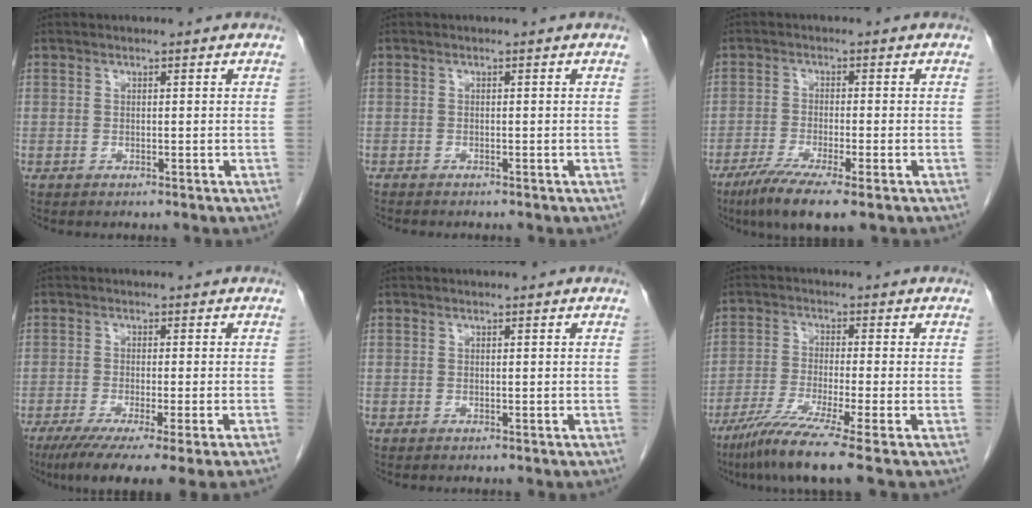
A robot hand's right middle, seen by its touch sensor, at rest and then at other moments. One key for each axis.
{"total": 1.7, "fx": -1.5, "fy": 0.4, "fz": 0.6, "tx": -0.013, "ty": -0.003, "tz": -0.021}
{"total": 8.7, "fx": -5.4, "fy": 1.0, "fz": 6.8, "tx": -0.119, "ty": -0.023, "tz": -0.086}
{"total": 11.4, "fx": -8.4, "fy": -0.9, "fz": 7.6, "tx": -0.095, "ty": -0.035, "tz": -0.127}
{"total": 0.0}
{"total": 9.2, "fx": -6.3, "fy": -1.4, "fz": 6.6, "tx": -0.120, "ty": -0.034, "tz": -0.113}